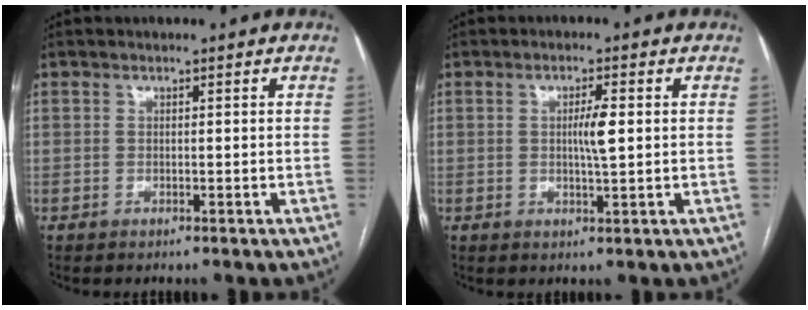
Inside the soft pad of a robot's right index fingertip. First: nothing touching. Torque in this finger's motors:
{"motor_torque": [0.81, 0.08, 0.11, 0.08]}